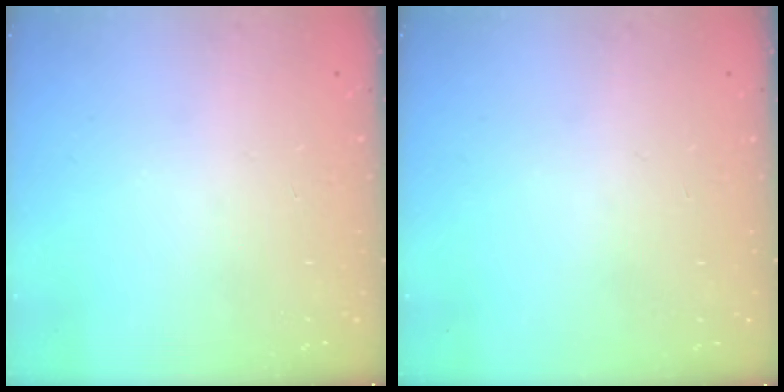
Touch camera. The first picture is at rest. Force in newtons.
{"total": 0.0}